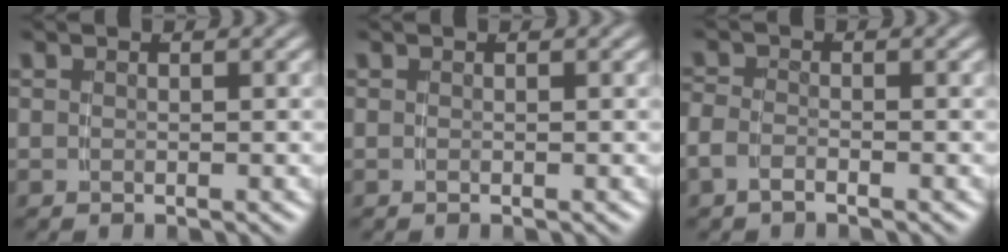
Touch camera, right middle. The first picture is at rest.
{"total": 0.0}
{"total": 1.6, "force": [-1.2, 0.8, 0.7], "torque": [-0.021, -0.010, -0.020]}